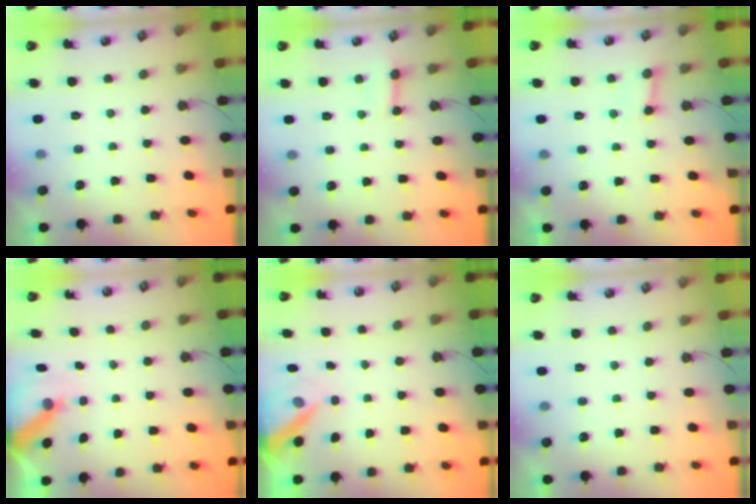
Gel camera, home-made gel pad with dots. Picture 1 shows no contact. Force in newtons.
{"total": 3.0, "press": 3.0, "slide": 0.2}
{"total": 5.2, "press": 5.1, "slide": 0.5}
{"total": 6.4, "press": 6.4, "slide": 0.9}
{"total": 7.0, "press": 7.0, "slide": 0.6}
{"total": 0.0}